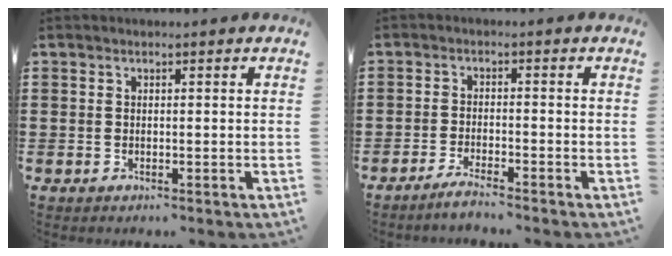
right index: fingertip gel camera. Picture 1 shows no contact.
{"total": 2.4, "force": [-2.3, -0.2, 0.7], "torque": [-0.014, 0.003, -0.046]}